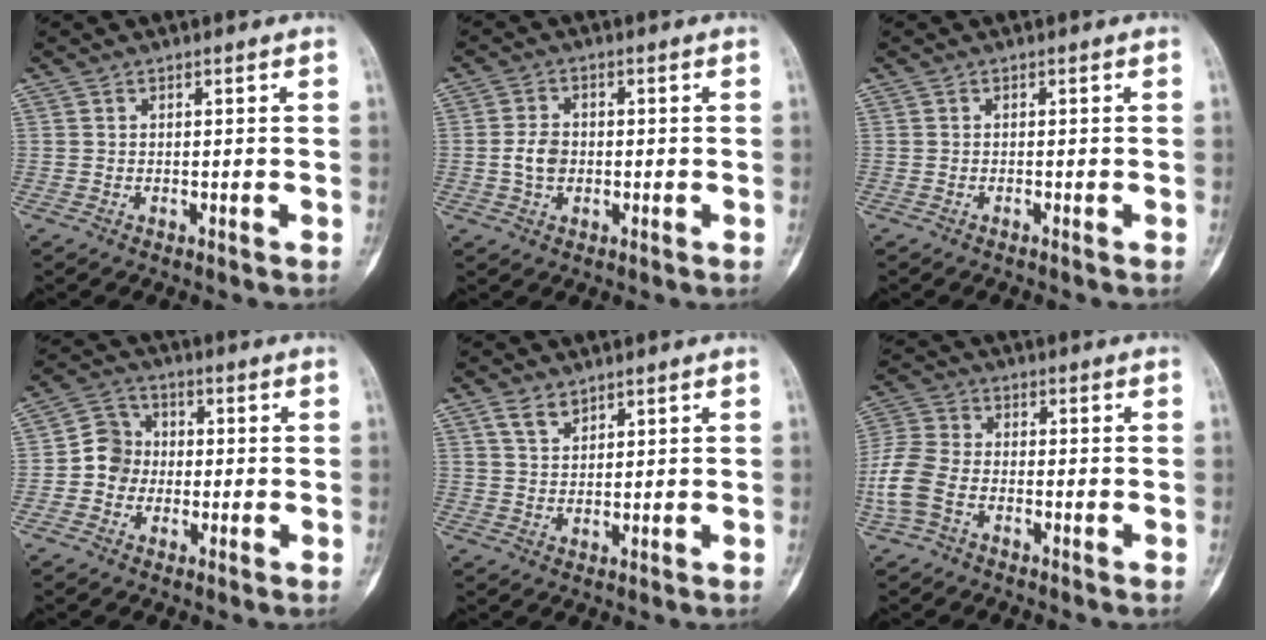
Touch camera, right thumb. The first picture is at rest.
{"total": 4.2, "force": [-0.4, 3.1, 2.8], "torque": [-0.047, 0.007, -0.011]}
{"total": 0.0}
{"total": 6.6, "force": [-0.8, 6.1, 2.4], "torque": [-0.012, 0.019, -0.028]}
{"total": 3.2, "force": [2.3, 1.7, 1.4], "torque": [-0.021, -0.012, 0.049]}
{"total": 8.4, "force": [-3.2, 5.2, 5.8], "torque": [-0.138, 0.018, -0.072]}